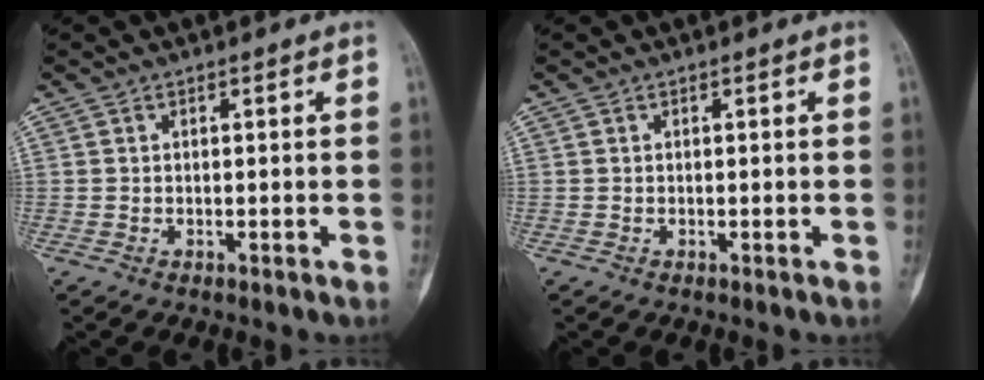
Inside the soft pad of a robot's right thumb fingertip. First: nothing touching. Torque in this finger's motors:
{"motor_torque": [0.00, 0.00, 0.01, -0.01, 0.00]}